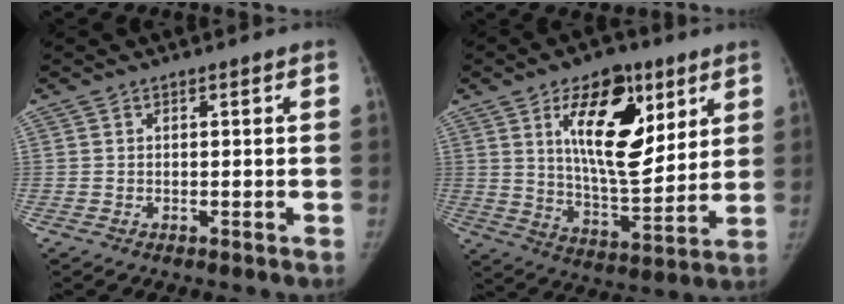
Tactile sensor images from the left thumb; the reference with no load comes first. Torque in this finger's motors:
{"motor_torque": [0.25, 0.38, 1.70, -0.53, 0.12]}